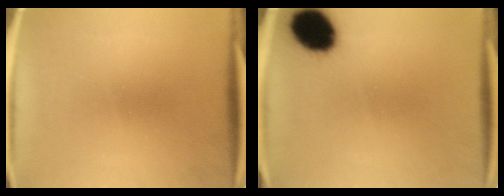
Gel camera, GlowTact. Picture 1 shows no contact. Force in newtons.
{"total": 12.3}